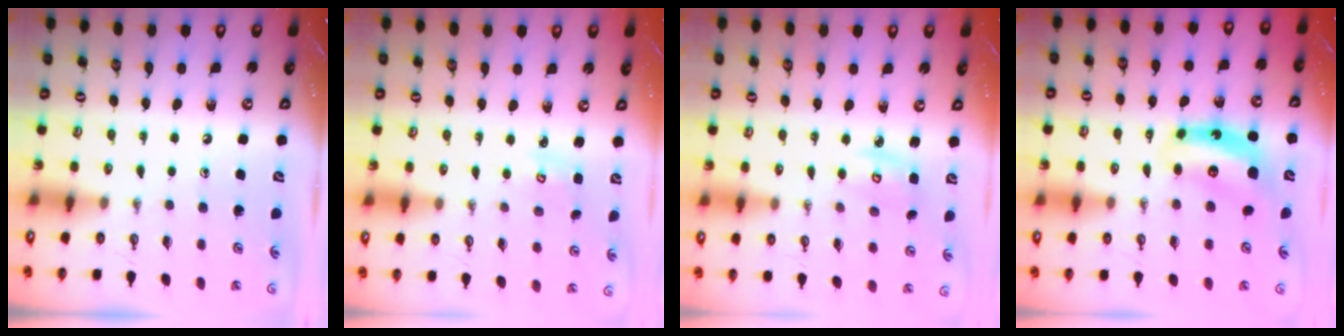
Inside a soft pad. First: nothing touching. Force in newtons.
{"total": 1.8, "press": 1.8, "slide": 0.2}
{"total": 3.5, "press": 3.5, "slide": 0.2}
{"total": 6.8, "press": 6.8, "slide": 0.2}